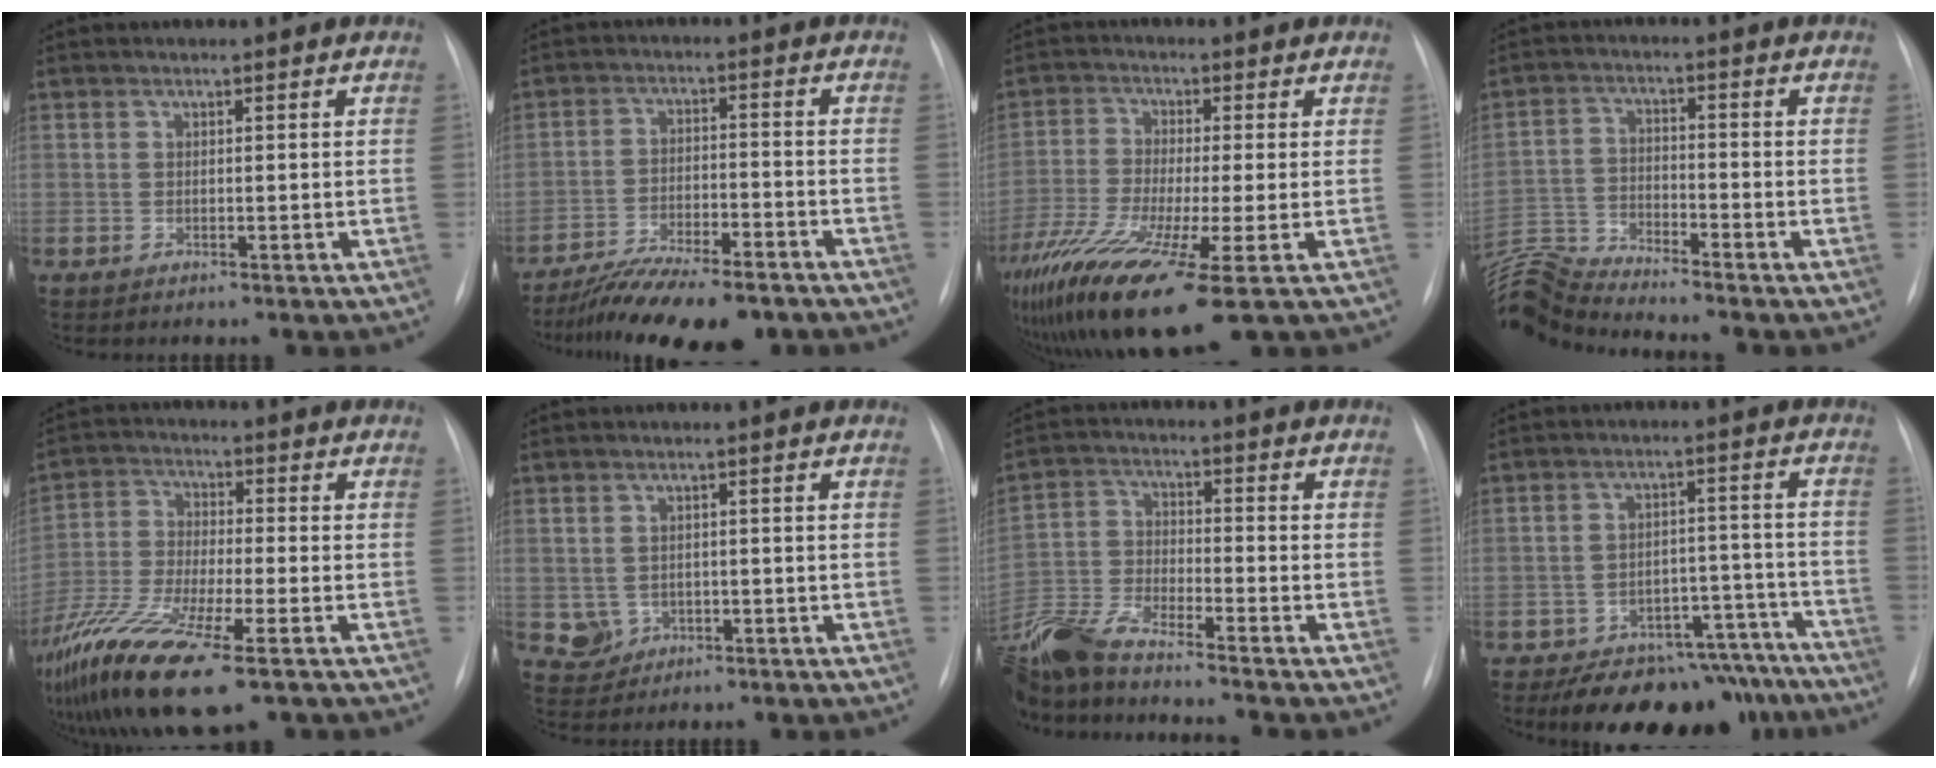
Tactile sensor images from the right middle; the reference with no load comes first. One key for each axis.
{"total": 14.1, "fx": -11.7, "fy": 3.1, "fz": 7.2, "tx": -0.121, "ty": -0.004, "tz": -0.185}
{"total": 16.4, "fx": -9.5, "fy": 1.7, "fz": 13.3, "tx": -0.278, "ty": -0.052, "tz": -0.170}
{"total": 9.0, "fx": -8.7, "fy": -2.0, "fz": 0.5, "tx": -0.024, "ty": 0.003, "tz": -0.174}
{"total": 17.2, "fx": -10.4, "fy": 3.3, "fz": 13.3, "tx": -0.299, "ty": -0.044, "tz": -0.190}
{"total": 3.3, "fx": -0.7, "fy": 3.1, "fz": 0.7, "tx": -0.009, "ty": 0.003, "tz": -0.002}
{"total": 13.3, "fx": -11.8, "fy": 0.1, "fz": 6.1, "tx": -0.136, "ty": -0.018, "tz": -0.227}
{"total": 16.7, "fx": -14.4, "fy": 7.1, "fz": 4.6, "tx": -0.029, "ty": 0.044, "tz": -0.187}